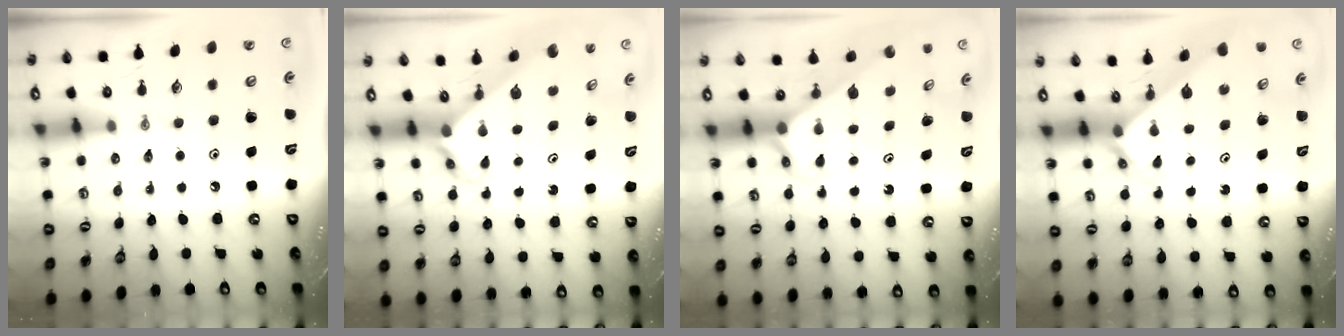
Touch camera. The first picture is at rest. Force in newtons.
{"total": 2.6, "press": 2.6, "slide": 0.2}
{"total": 2.5, "press": 2.5, "slide": 0.1}
{"total": 2.3, "press": 2.3, "slide": 0.2}